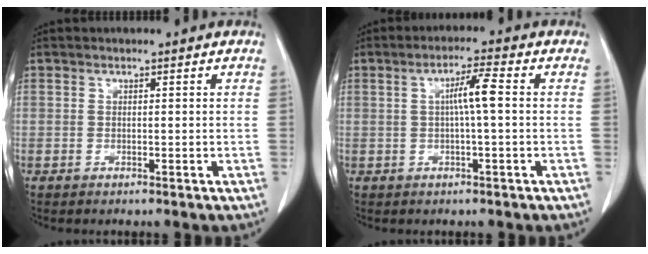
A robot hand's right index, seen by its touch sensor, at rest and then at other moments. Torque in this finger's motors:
{"motor_torque": [0.53, 0.25, 0.36, 0.09]}